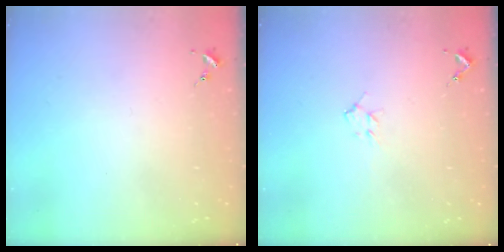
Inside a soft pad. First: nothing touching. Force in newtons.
{"total": 5.6, "press": 5.5, "slide": 1.0}